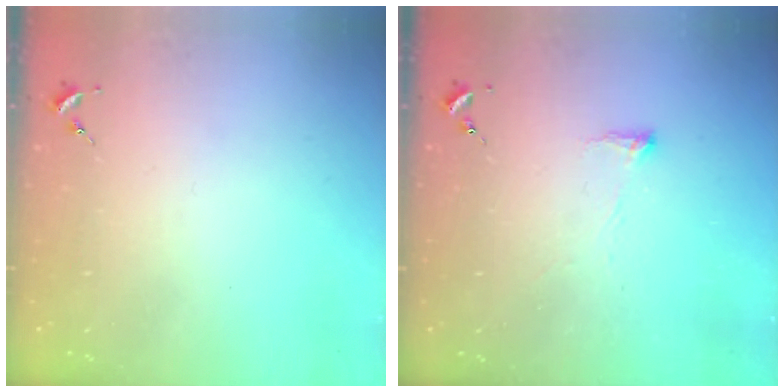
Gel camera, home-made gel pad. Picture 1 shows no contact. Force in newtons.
{"total": 4.5, "press": 4.4, "slide": 0.7}